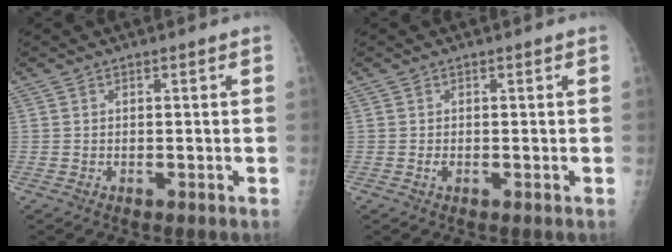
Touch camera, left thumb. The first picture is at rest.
{"total": 0.7, "force": [-0.1, 0.4, 0.5], "torque": [-0.010, -0.001, -0.003]}